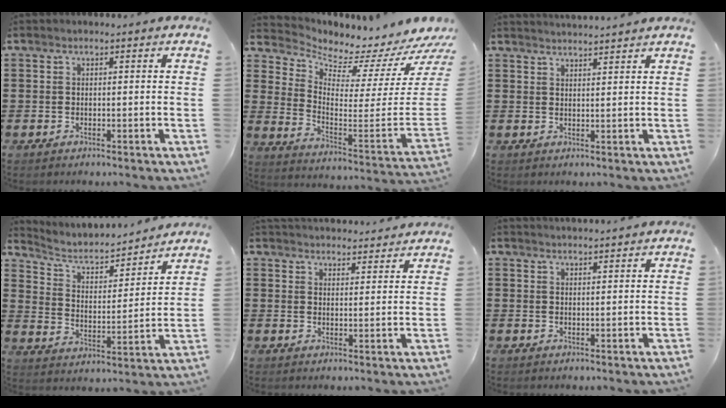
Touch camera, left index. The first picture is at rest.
{"total": 2.8, "force": [2.7, 0.3, 0.6], "torque": [-0.022, -0.067, 0.034]}
{"total": 2.3, "force": [2.2, -0.6, 0.1], "torque": [-0.007, -0.010, 0.043]}
{"total": 4.7, "force": [4.0, 1.7, 1.8], "torque": [-0.060, -0.028, 0.060]}
{"total": 3.4, "force": [3.4, 0.1, -0.2], "torque": [-0.006, -0.016, 0.065]}
{"total": 1.8, "force": [1.7, -0.5, 0.0], "torque": [-0.004, -0.004, 0.036]}